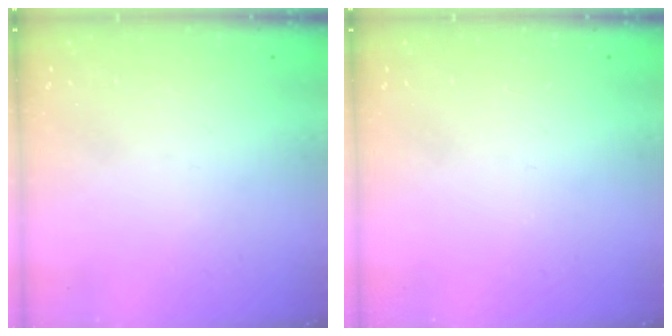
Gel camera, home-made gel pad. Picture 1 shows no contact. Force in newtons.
{"total": 0.0}